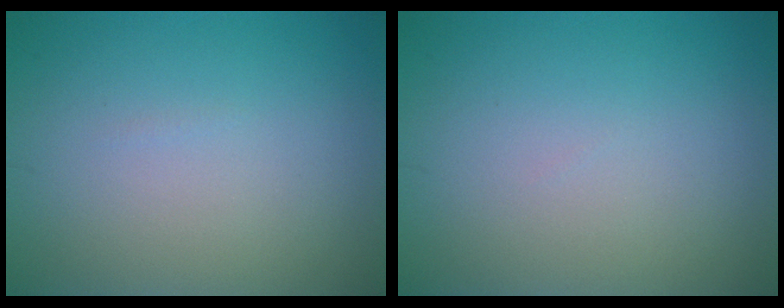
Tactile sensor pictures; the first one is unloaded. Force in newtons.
{"total": 0.0}